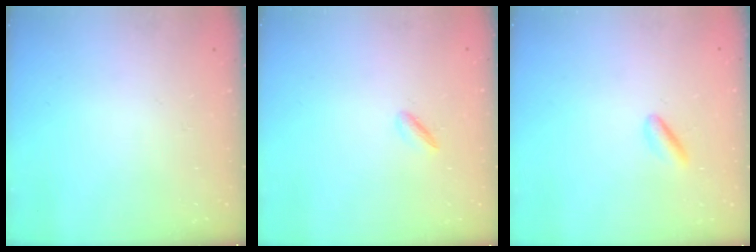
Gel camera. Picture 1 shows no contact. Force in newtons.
{"total": 2.0, "press": 2.0, "slide": 0.4}
{"total": 2.7, "press": 2.6, "slide": 0.7}